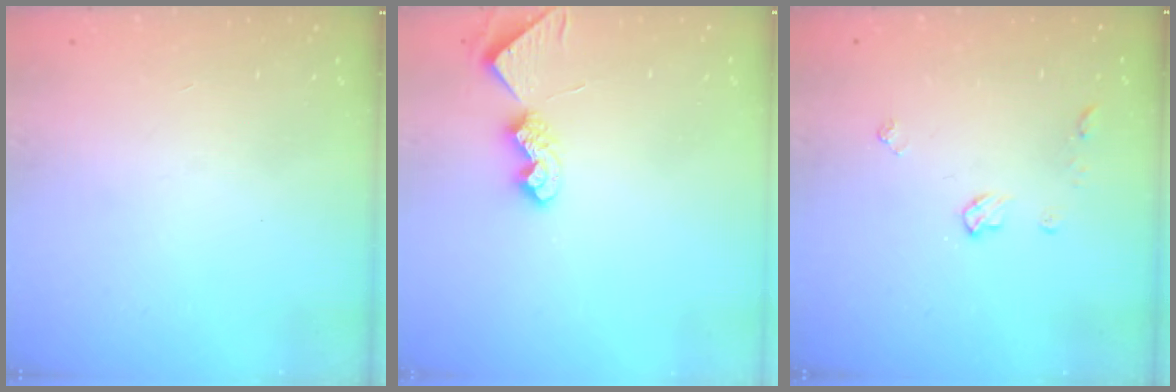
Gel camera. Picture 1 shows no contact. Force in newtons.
{"total": 8.4, "press": 8.4, "slide": 0.4}
{"total": 6.3, "press": 6.3, "slide": 0.3}